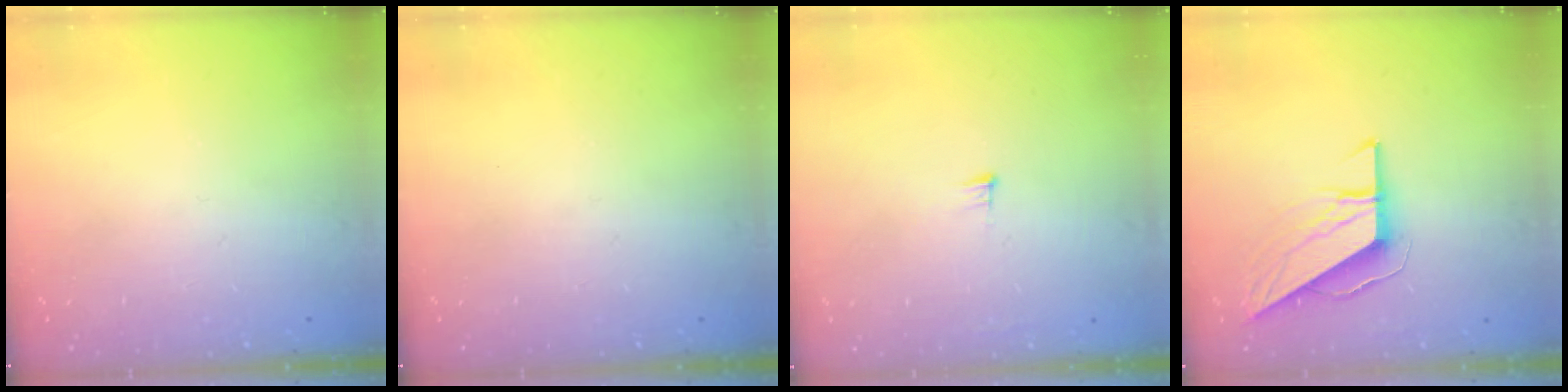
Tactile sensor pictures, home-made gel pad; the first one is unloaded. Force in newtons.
{"total": 0.0}
{"total": 5.2, "press": 5.0, "slide": 1.3}
{"total": 8.8, "press": 8.8, "slide": 0.5}